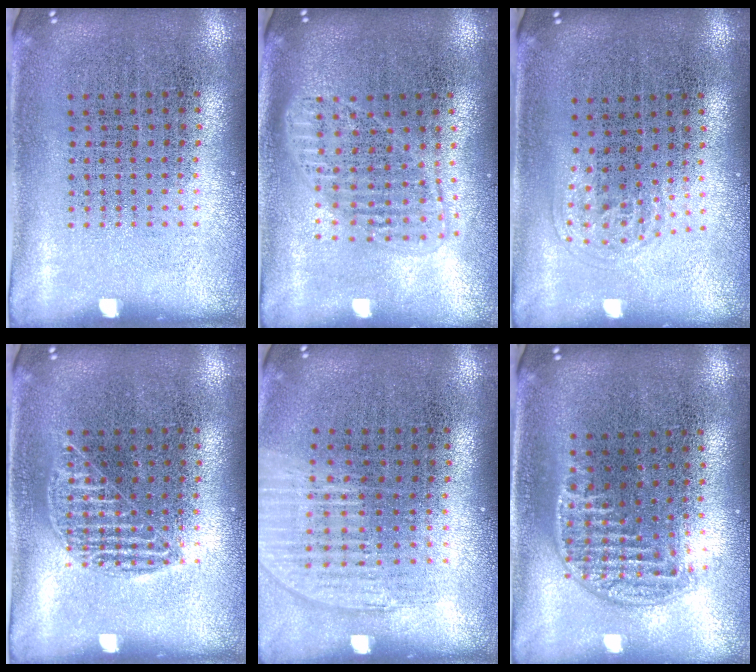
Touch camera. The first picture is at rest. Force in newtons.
{"total": 1.6, "press": 1.4, "slide": 0.8}
{"total": 1.0, "press": 0.6, "slide": 0.8}
{"total": 1.2, "press": 1.2, "slide": 0.2}
{"total": 1.2, "press": 1.1, "slide": 0.4}
{"total": 1.3, "press": 1.1, "slide": 0.6}